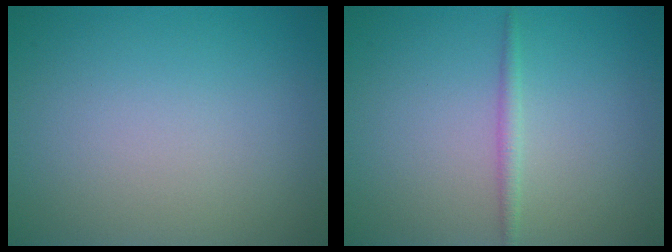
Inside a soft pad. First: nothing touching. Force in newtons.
{"total": 1.2, "press": 1.2, "slide": 0.0}